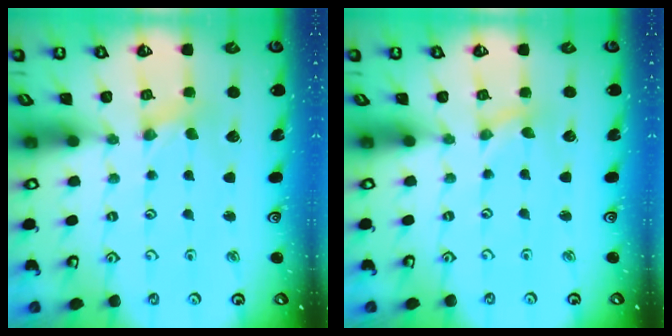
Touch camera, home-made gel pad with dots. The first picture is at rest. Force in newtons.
{"total": 0.0}